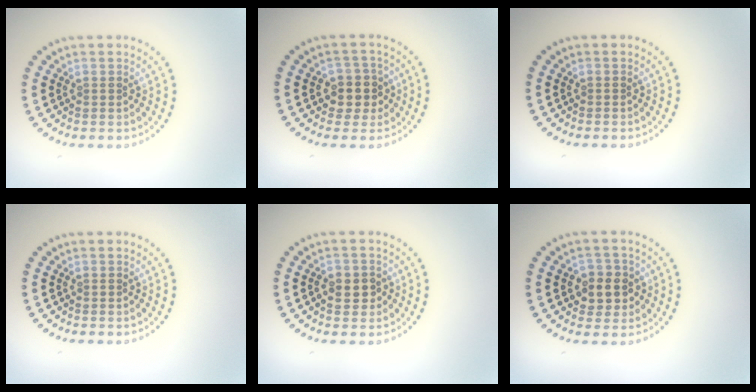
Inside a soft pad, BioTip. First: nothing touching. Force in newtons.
{"total": 2.9, "press": 2.6, "slide": 1.2}
{"total": 0.0}
{"total": 0.0}
{"total": 2.3, "press": 2.3, "slide": 0.6}
{"total": 2.8, "press": 2.6, "slide": 1.0}